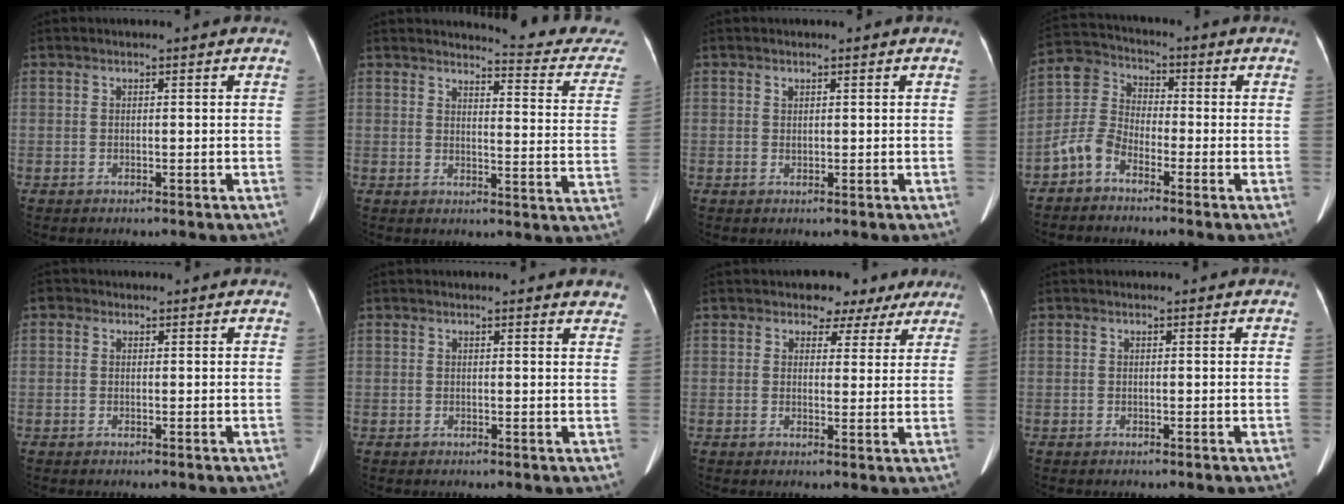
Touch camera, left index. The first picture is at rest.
{"total": 13.2, "force": [13.1, 0.4, 1.6], "torque": [-0.007, -0.102, 0.127]}
{"total": 0.6, "force": [0.5, 0.4, 0.2], "torque": [-0.001, -0.002, 0.011]}
{"total": 5.7, "force": [-3.7, 3.5, 2.6], "torque": [-0.074, 0.008, -0.085]}
{"total": 0.7, "force": [0.3, 0.7, 0.1], "torque": [-0.001, 0.003, 0.000]}
{"total": 3.7, "force": [3.5, 0.8, 0.8], "torque": [0.002, -0.011, 0.017]}
{"total": 6.5, "force": [4.8, 4.2, 1.3], "torque": [0.000, 0.007, 0.045]}
{"total": 0.0}